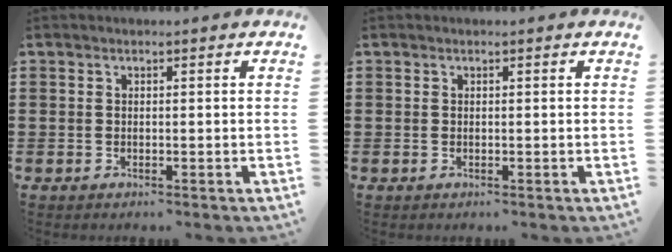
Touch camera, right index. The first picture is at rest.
{"total": 0.0}